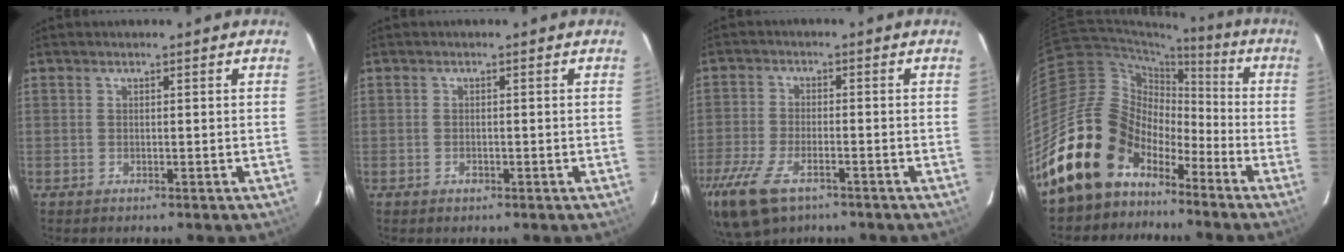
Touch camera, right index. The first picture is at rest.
{"total": 1.1, "force": [-0.6, 0.8, 0.5], "torque": [-0.009, -0.001, -0.008]}
{"total": 15.7, "force": [-9.6, 7.3, 10.0], "torque": [-0.250, -0.049, -0.174]}
{"total": 17.4, "force": [-11.8, 11.5, 5.6], "torque": [-0.125, 0.032, -0.209]}